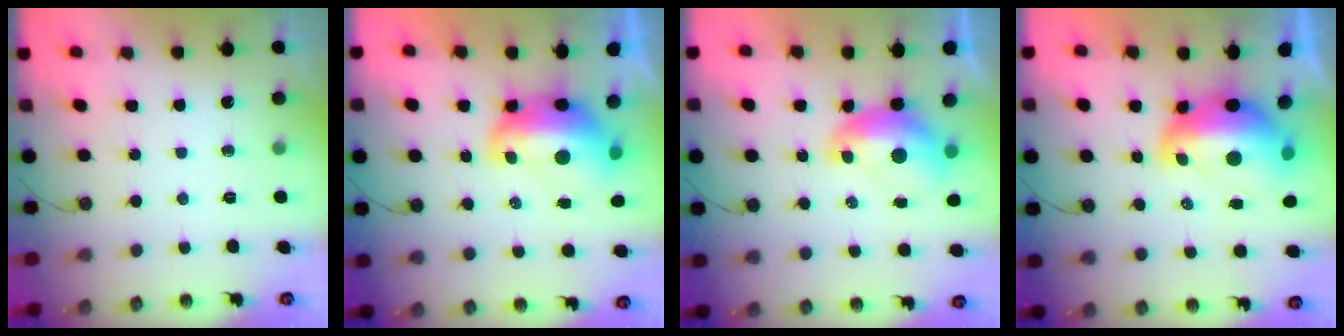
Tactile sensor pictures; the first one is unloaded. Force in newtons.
{"total": 6.2, "press": 6.1, "slide": 1.1}
{"total": 2.4, "press": 2.3, "slide": 0.7}
{"total": 8.2, "press": 8.1, "slide": 1.4}